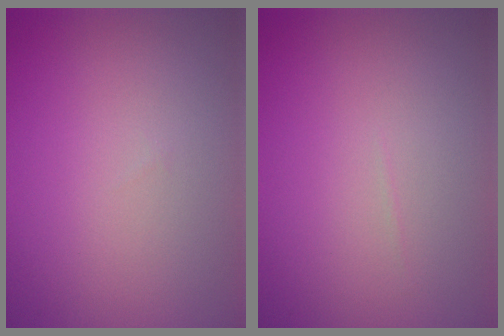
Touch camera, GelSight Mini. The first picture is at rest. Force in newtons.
{"total": 0.0}